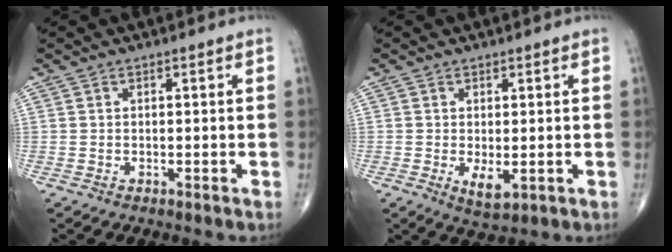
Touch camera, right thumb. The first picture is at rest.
{"total": 3.6, "force": [-0.5, 1.5, 3.2], "torque": [-0.048, -0.010, -0.001]}